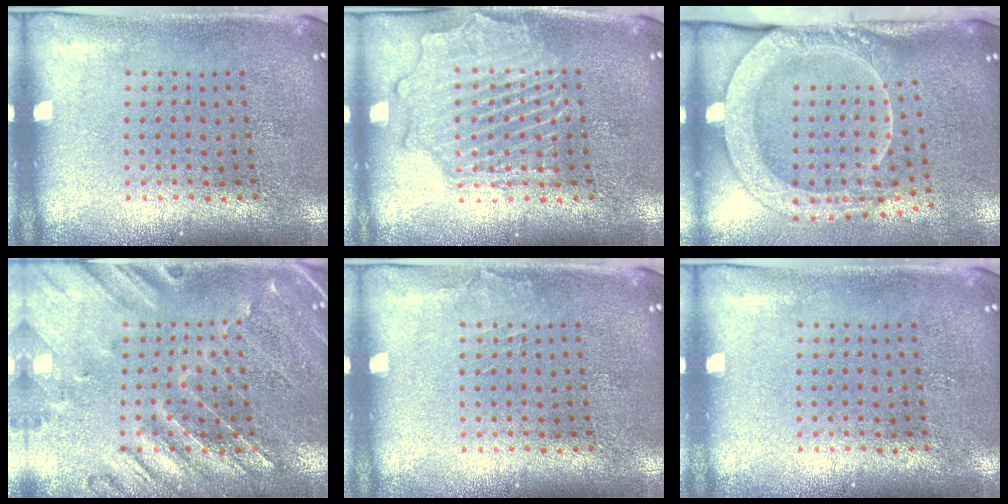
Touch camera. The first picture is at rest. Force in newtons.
{"total": 2.9, "press": 2.9, "slide": 0.3}
{"total": 2.7, "press": 2.1, "slide": 1.7}
{"total": 0.6, "press": 0.4, "slide": 0.4}
{"total": 0.6, "press": 0.6, "slide": 0.1}
{"total": 0.0}